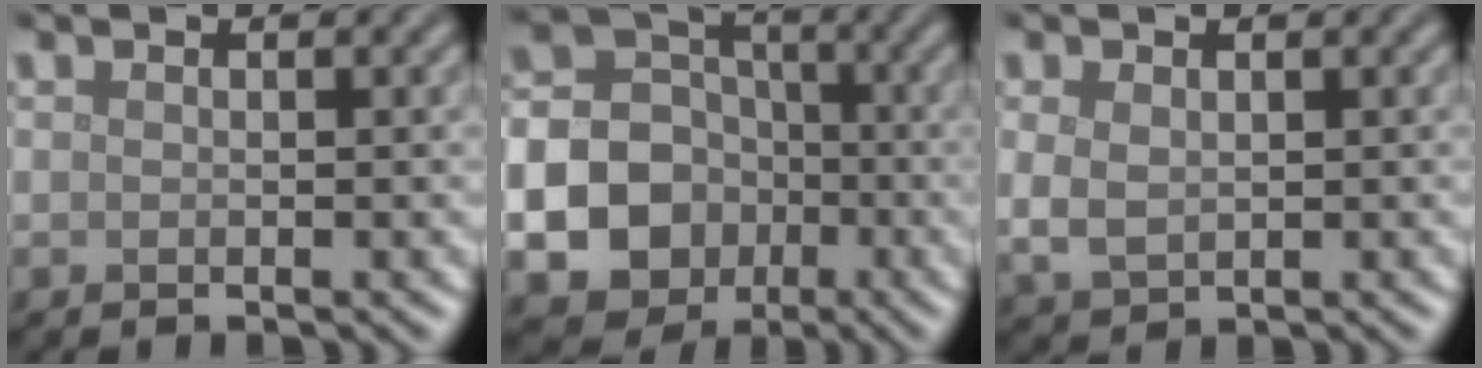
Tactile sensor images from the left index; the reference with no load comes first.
{"total": 19.7, "force": [-5.9, 18.1, 4.9], "torque": [-0.149, -0.052, -0.123]}
{"total": 2.3, "force": [0.3, 1.7, 1.6], "torque": [-0.040, -0.002, 0.011]}